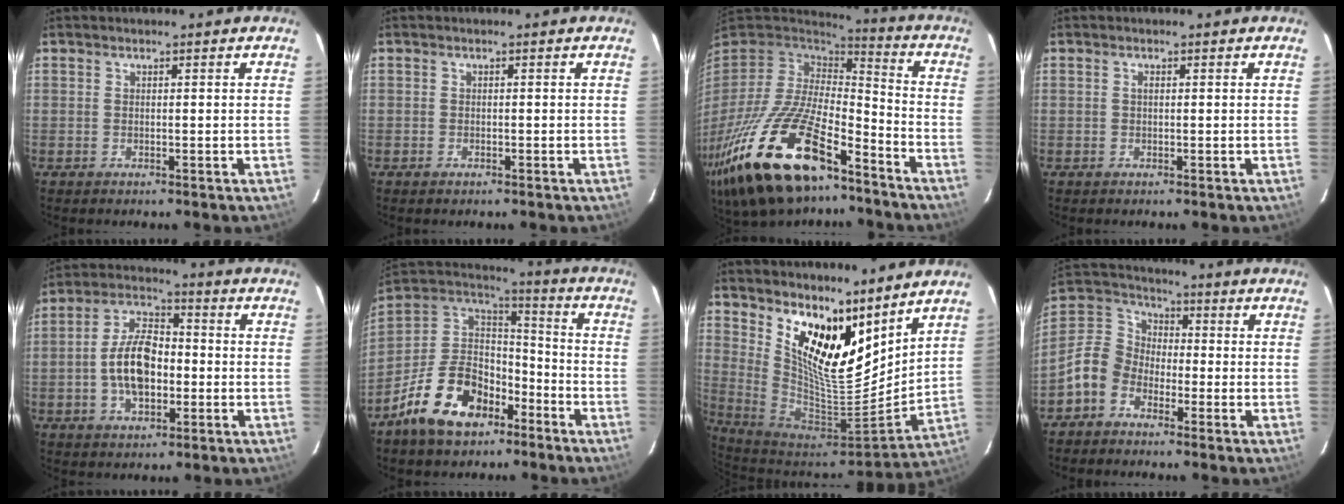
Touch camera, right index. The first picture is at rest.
{"total": 0.8, "force": [-0.5, 0.5, 0.2], "torque": [-0.003, -0.001, -0.009]}
{"total": 29.7, "force": [-17.9, 12.6, 20.1], "torque": [-0.423, -0.051, -0.302]}
{"total": 0.5, "force": [0.1, 0.3, 0.4], "torque": [-0.008, 0.003, 0.000]}
{"total": 10.8, "force": [-2.0, 6.1, 8.7], "torque": [-0.171, 0.018, -0.032]}
{"total": 18.4, "force": [-11.4, 10.7, 9.8], "torque": [-0.215, 0.030, -0.185]}
{"total": 16.5, "force": [11.2, 5.9, 10.6], "torque": [-0.189, -0.021, 0.211]}
{"total": 9.0, "force": [-4.9, 6.7, 3.6], "torque": [-0.086, 0.029, -0.111]}